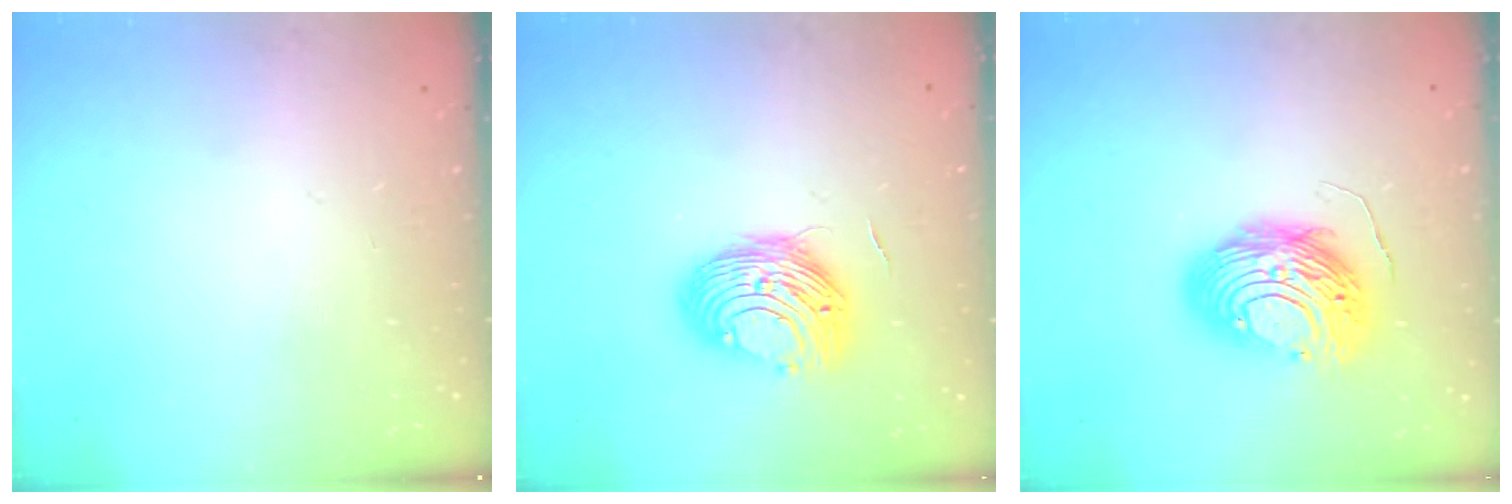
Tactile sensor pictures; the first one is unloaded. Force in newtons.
{"total": 10.4, "press": 10.4, "slide": 0.4}
{"total": 12.2, "press": 12.2, "slide": 1.2}